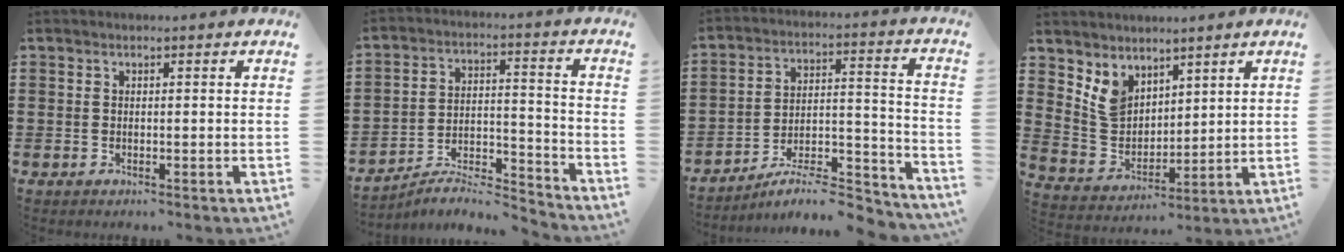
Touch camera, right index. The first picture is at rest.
{"total": 5.7, "force": [-5.3, 0.9, 1.8], "torque": [-0.034, -0.002, -0.106]}
{"total": 7.8, "force": [-7.2, 1.2, 2.8], "torque": [-0.035, 0.010, -0.139]}
{"total": 5.6, "force": [3.7, 4.0, 1.2], "torque": [-0.050, -0.005, 0.071]}